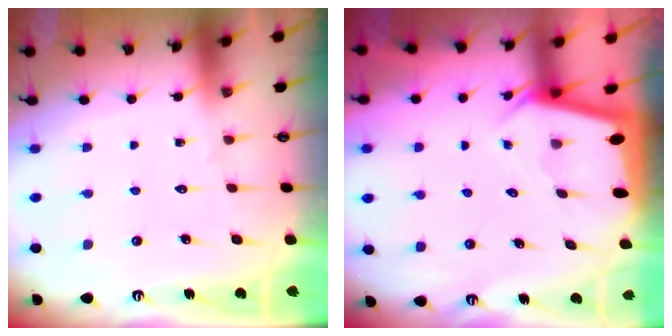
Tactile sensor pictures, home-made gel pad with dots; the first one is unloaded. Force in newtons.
{"total": 2.4, "press": 2.4, "slide": 0.2}